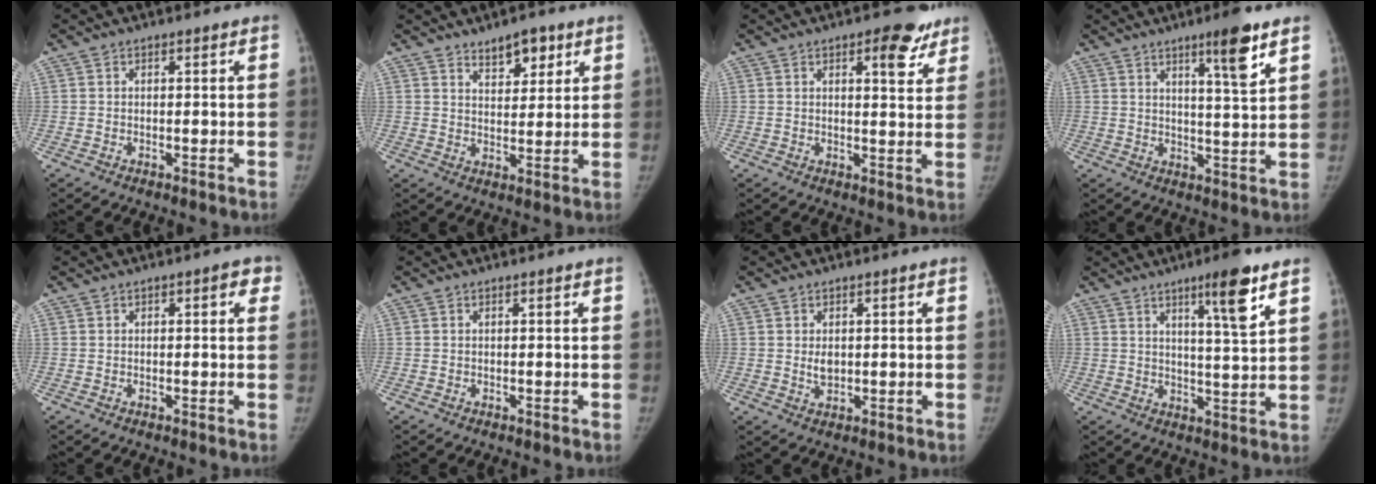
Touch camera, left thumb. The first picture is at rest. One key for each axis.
{"total": 5.8, "fx": 3.9, "fy": 2.8, "fz": 3.3, "tx": -0.024, "ty": -0.027, "tz": 0.061}
{"total": 7.0, "fx": 4.1, "fy": 2.8, "fz": 4.9, "tx": -0.040, "ty": -0.019, "tz": 0.047}
{"total": 8.1, "fx": 4.9, "fy": 0.6, "fz": 6.5, "tx": -0.096, "ty": -0.031, "tz": 0.076}
{"total": 2.7, "fx": 1.1, "fy": 1.3, "fz": 2.1, "tx": -0.008, "ty": 0.005, "tz": 0.007}
{"total": 0.0}
{"total": 2.4, "fx": 0.3, "fy": 1.6, "fz": 1.7, "tx": -0.021, "ty": -0.007, "tz": 0.010}
{"total": 9.1, "fx": 5.2, "fy": 0.6, "fz": 7.5, "tx": -0.113, "ty": -0.032, "tz": 0.082}